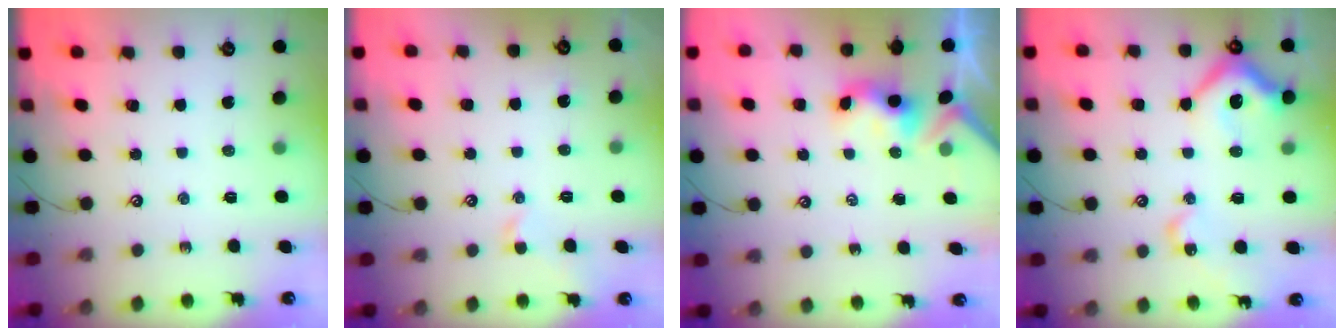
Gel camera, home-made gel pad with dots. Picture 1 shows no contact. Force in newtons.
{"total": 0.0}
{"total": 3.8, "press": 3.8, "slide": 0.2}
{"total": 14.4, "press": 14.3, "slide": 1.7}